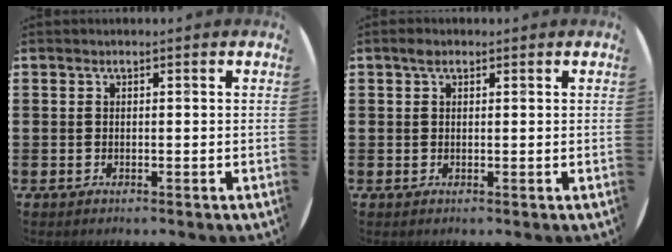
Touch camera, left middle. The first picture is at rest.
{"total": 1.1, "force": [0.7, 0.6, 0.6], "torque": [-0.004, 0.003, 0.011]}